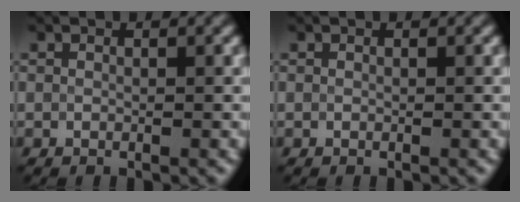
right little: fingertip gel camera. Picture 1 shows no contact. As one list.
[{"total": 0.0}]